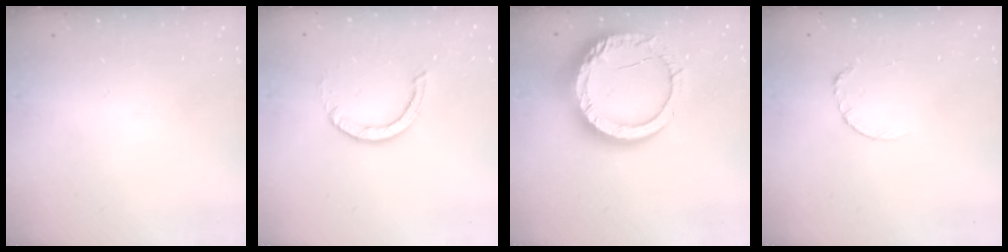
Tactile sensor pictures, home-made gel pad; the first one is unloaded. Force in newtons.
{"total": 3.9, "press": 3.8, "slide": 0.4}
{"total": 16.4, "press": 16.3, "slide": 1.7}
{"total": 3.4, "press": 3.4, "slide": 0.4}